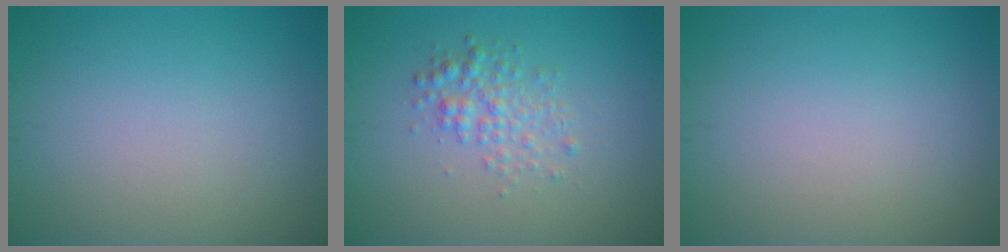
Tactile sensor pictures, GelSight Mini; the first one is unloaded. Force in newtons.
{"total": 2.5, "press": 2.5, "slide": 0.0}
{"total": 0.0}